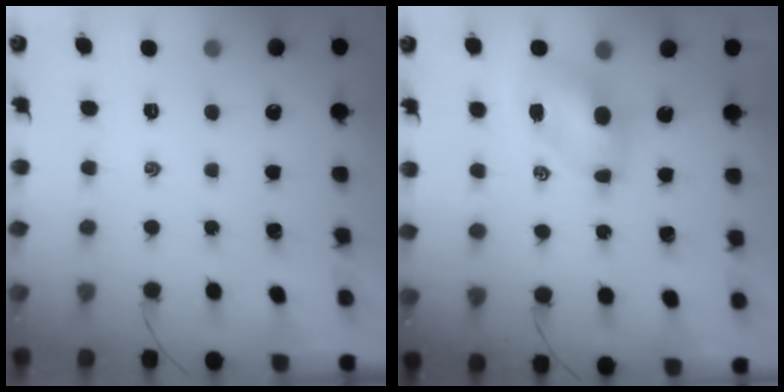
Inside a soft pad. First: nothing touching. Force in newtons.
{"total": 7.8, "press": 7.7, "slide": 1.3}